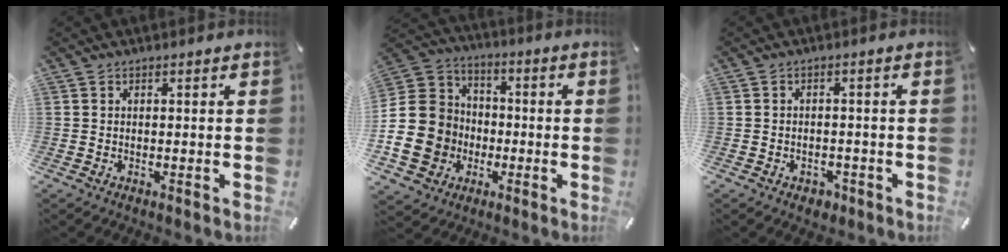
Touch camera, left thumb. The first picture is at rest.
{"total": 16.7, "force": [-4.4, 14.9, 6.3], "torque": [-0.138, 0.030, -0.075]}
{"total": 2.7, "force": [-1.5, 2.1, 0.9], "torque": [-0.014, 0.007, -0.028]}